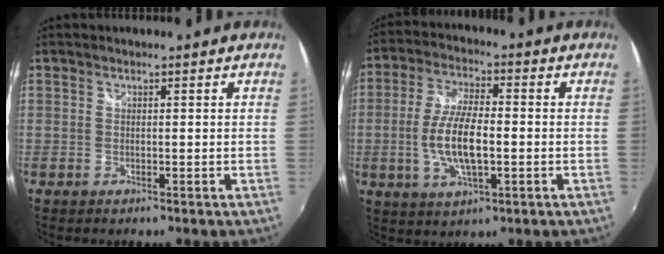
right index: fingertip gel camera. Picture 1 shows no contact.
{"total": 10.5, "force": [-1.7, 3.7, 9.7], "torque": [-0.198, 0.000, -0.033]}